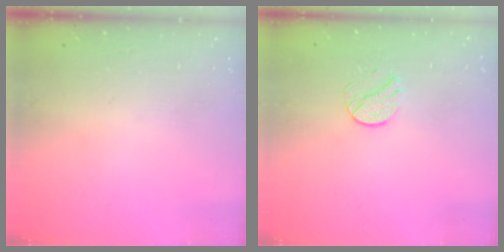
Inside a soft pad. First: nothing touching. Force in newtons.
{"total": 7.7, "press": 7.7, "slide": 0.6}